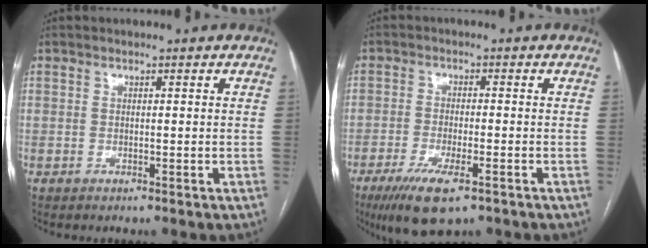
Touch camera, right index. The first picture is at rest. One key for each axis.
{"total": 8.7, "fx": -5.3, "fy": 2.1, "fz": 6.6, "tx": -0.119, "ty": -0.019, "tz": -0.086}